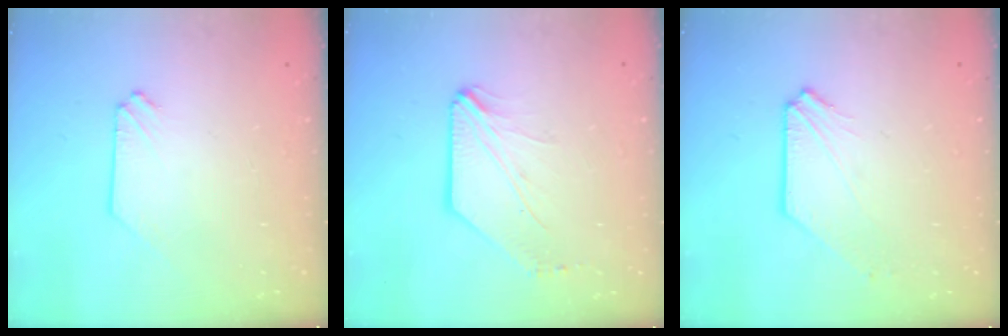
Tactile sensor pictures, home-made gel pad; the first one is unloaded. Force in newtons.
{"total": 2.6, "press": 2.6, "slide": 0.5}
{"total": 1.4, "press": 1.4, "slide": 0.0}